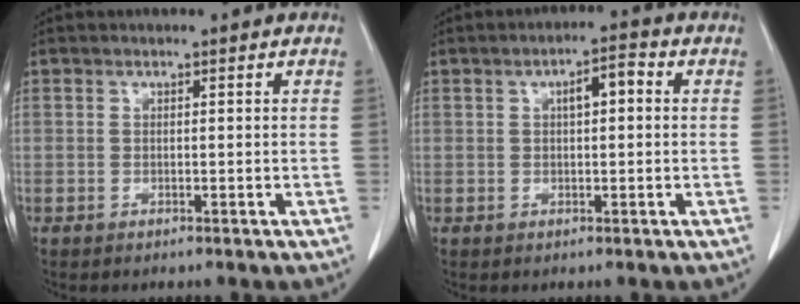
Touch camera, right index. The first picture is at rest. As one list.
[{"total": 3.8, "force": [0.8, 1.2, 3.6], "torque": [-0.057, 0.017, 0.010]}]